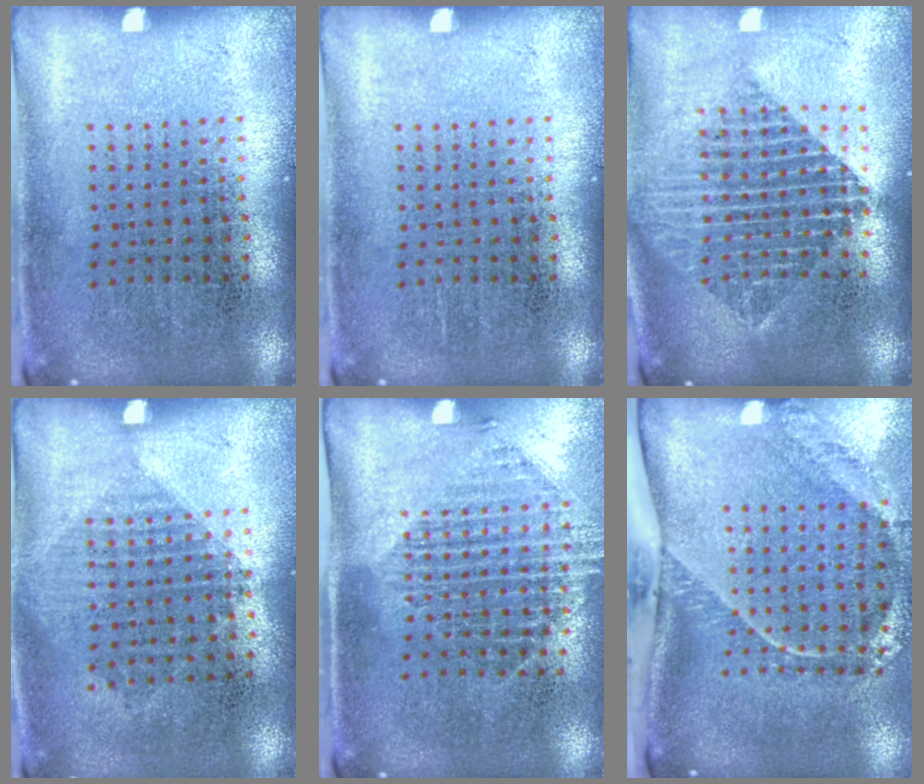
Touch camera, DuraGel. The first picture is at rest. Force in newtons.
{"total": 0.0}
{"total": 2.1, "press": 1.7, "slide": 1.2}
{"total": 1.0, "press": 0.9, "slide": 0.4}
{"total": 1.6, "press": 1.3, "slide": 0.9}
{"total": 2.7, "press": 1.8, "slide": 2.0}